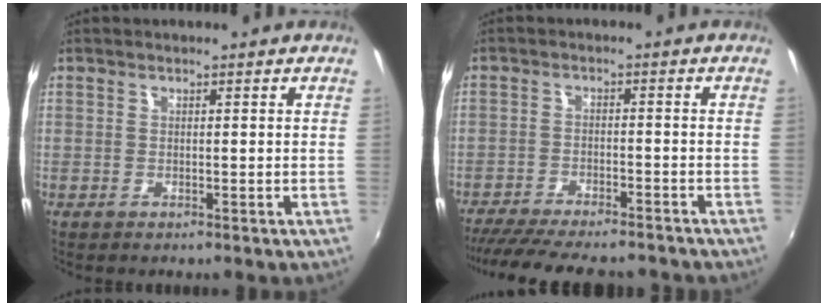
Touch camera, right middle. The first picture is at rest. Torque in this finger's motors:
{"motor_torque": [1.08, -1.06, 0.24, 0.07]}